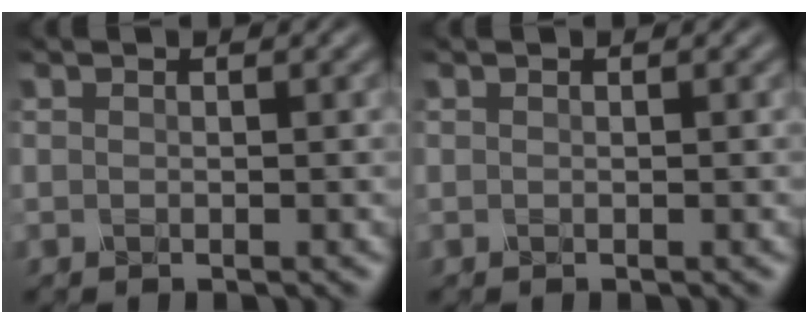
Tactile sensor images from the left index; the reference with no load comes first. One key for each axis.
{"total": 0.0}